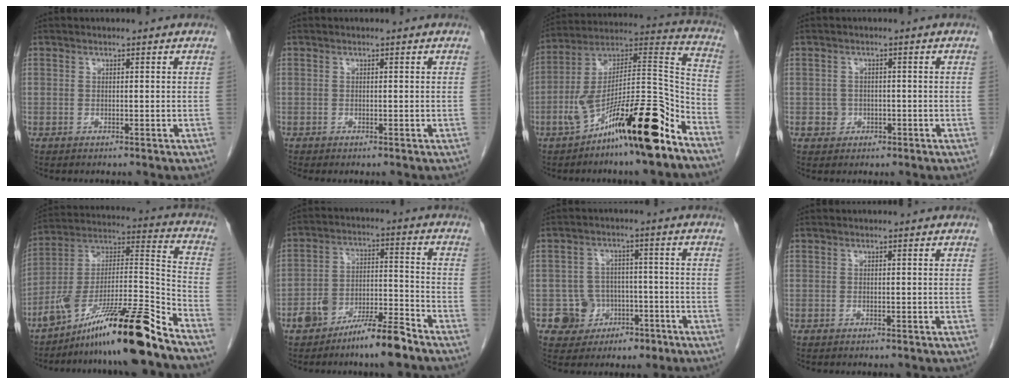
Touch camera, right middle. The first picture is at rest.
{"total": 0.0}
{"total": 21.5, "force": [-12.4, 2.8, 17.3], "torque": [-0.287, 0.012, -0.205]}
{"total": 2.0, "force": [-0.6, 1.9, 0.3], "torque": [0.001, 0.009, -0.006]}
{"total": 19.2, "force": [-14.3, -0.3, 12.8], "torque": [-0.227, 0.000, -0.249]}
{"total": 8.9, "force": [-6.7, 1.4, 5.7], "torque": [-0.103, 0.011, -0.119]}
{"total": 6.1, "force": [-2.6, 5.5, 0.6], "torque": [0.004, 0.019, -0.033]}
{"total": 0.0}